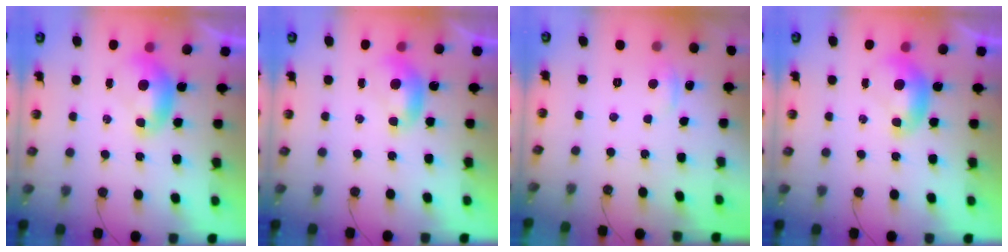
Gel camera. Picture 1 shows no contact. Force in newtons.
{"total": 0.0}
{"total": 1.3, "press": 1.0, "slide": 0.7}
{"total": 0.0}